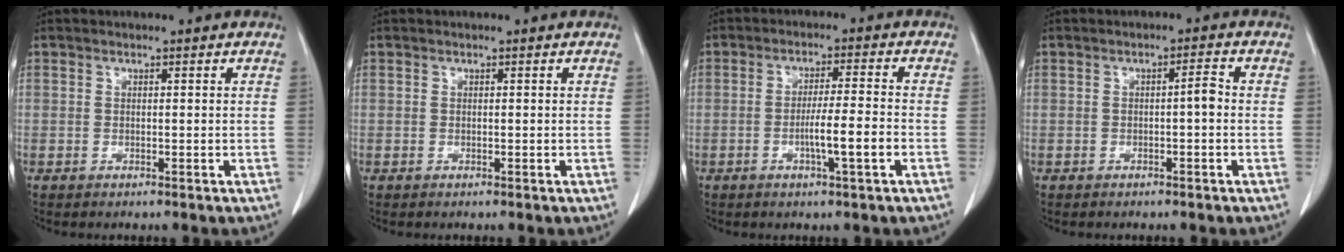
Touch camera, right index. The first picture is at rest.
{"total": 0.0}
{"total": 6.0, "force": [-2.0, -0.3, 5.6], "torque": [-0.094, -0.004, -0.035]}
{"total": 2.0, "force": [-0.4, 0.3, 1.9], "torque": [-0.027, 0.005, -0.007]}